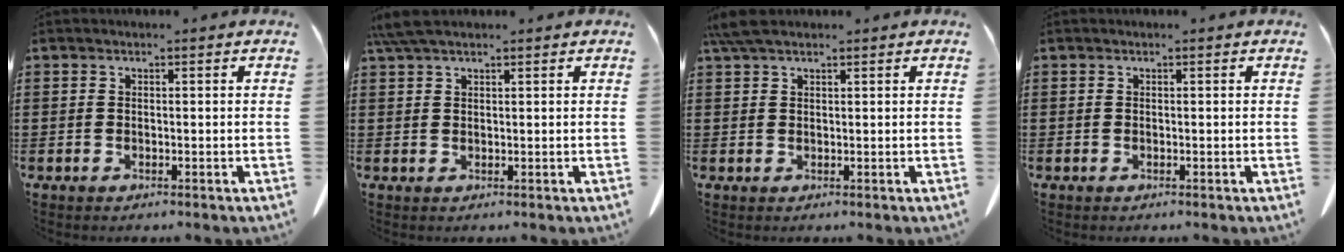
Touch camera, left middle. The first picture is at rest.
{"total": 3.6, "force": [2.6, 0.8, 2.4], "torque": [-0.053, 0.002, 0.050]}
{"total": 3.6, "force": [2.6, 1.1, 2.3], "torque": [-0.052, 0.005, 0.049]}
{"total": 0.0}